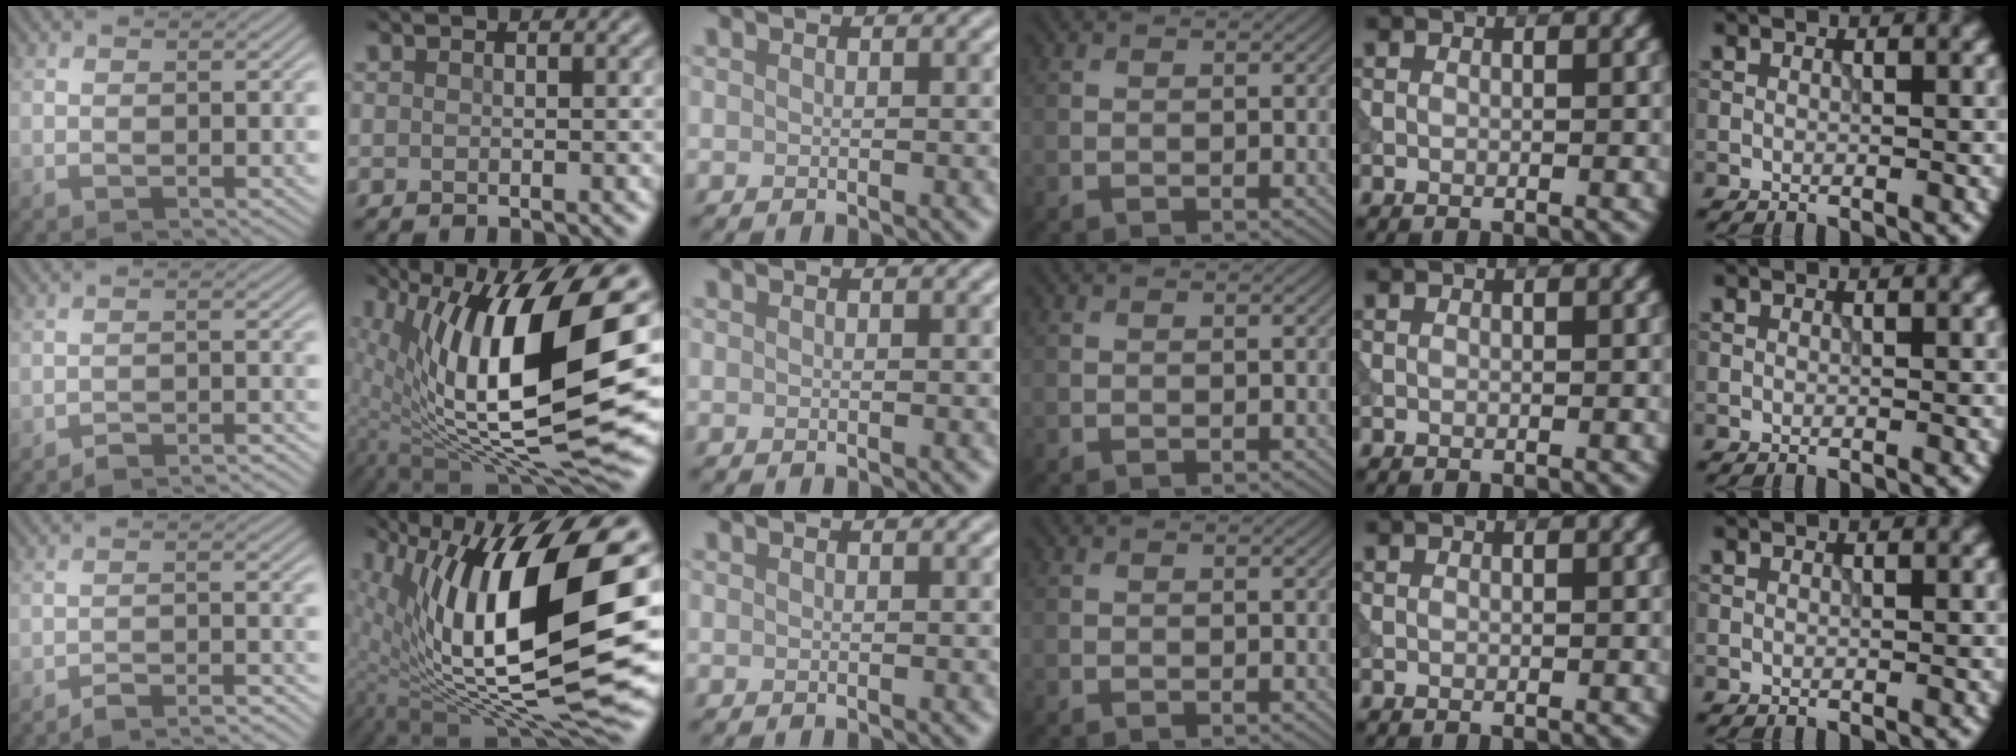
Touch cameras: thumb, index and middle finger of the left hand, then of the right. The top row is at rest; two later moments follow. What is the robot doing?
{"motion": "extract", "object": "tissue"}